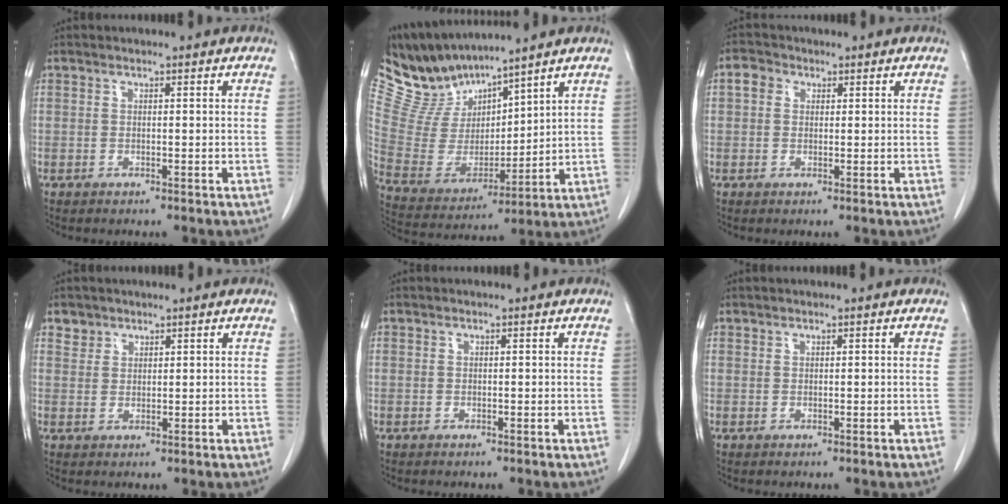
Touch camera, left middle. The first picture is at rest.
{"total": 11.2, "force": [10.8, 2.0, 2.2], "torque": [-0.068, 0.007, 0.235]}
{"total": 2.5, "force": [0.8, 2.1, 1.1], "torque": [-0.022, 0.014, 0.012]}
{"total": 2.1, "force": [1.5, 1.3, -0.2], "torque": [0.012, 0.005, 0.024]}
{"total": 0.0}
{"total": 0.0}